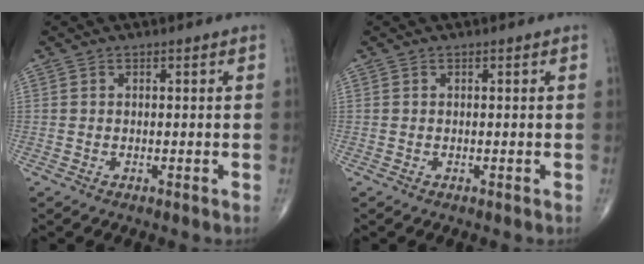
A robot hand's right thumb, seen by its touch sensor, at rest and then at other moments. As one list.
[{"total": 0.0}]